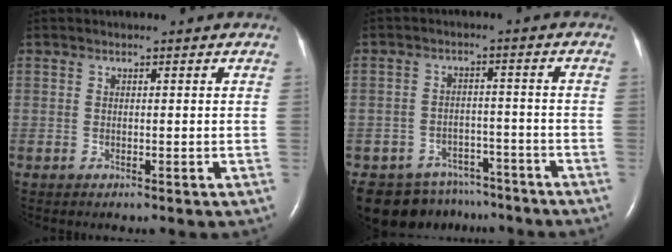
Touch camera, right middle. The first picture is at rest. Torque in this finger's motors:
{"motor_torque": [0.57, -0.54, 0.09, 0.01]}